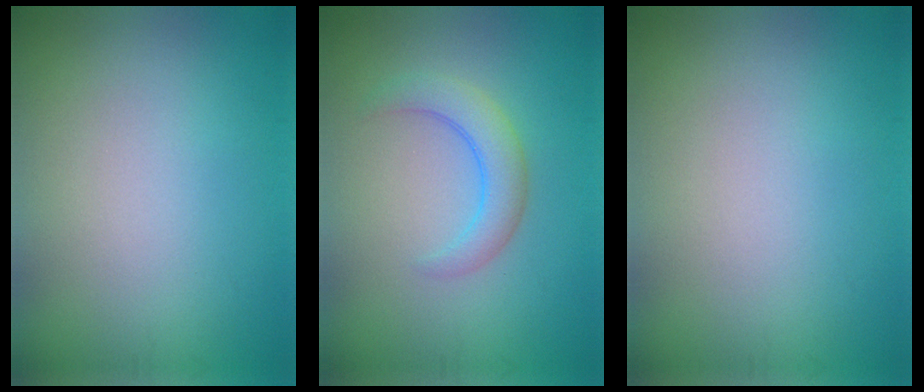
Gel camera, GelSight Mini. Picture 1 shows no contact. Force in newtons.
{"total": 3.0, "press": 3.0, "slide": 0.3}
{"total": 0.0}